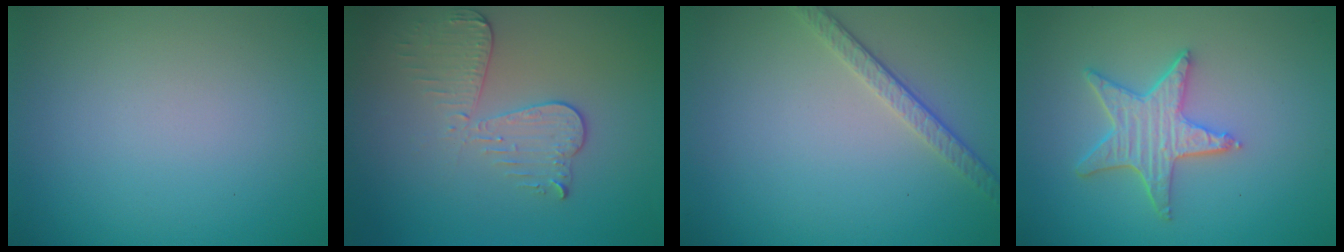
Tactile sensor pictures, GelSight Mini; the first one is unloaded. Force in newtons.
{"total": 3.6, "press": 3.2, "slide": 1.7}
{"total": 2.5, "press": 2.1, "slide": 1.4}
{"total": 4.3, "press": 3.5, "slide": 2.4}